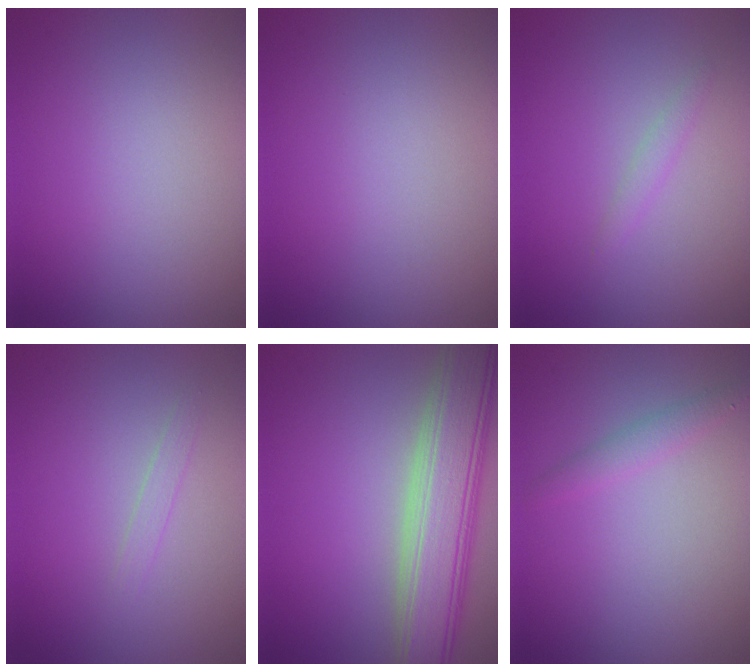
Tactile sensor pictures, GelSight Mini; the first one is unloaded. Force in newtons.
{"total": 0.0}
{"total": 0.9, "press": 0.9, "slide": 0.1}
{"total": 0.8, "press": 0.8, "slide": 0.1}
{"total": 7.7, "press": 7.7, "slide": 0.7}
{"total": 1.4, "press": 1.4, "slide": 0.1}